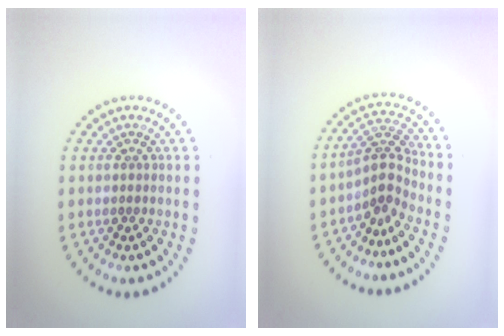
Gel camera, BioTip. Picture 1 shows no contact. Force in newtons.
{"total": 2.8, "press": 2.0, "slide": 1.9}